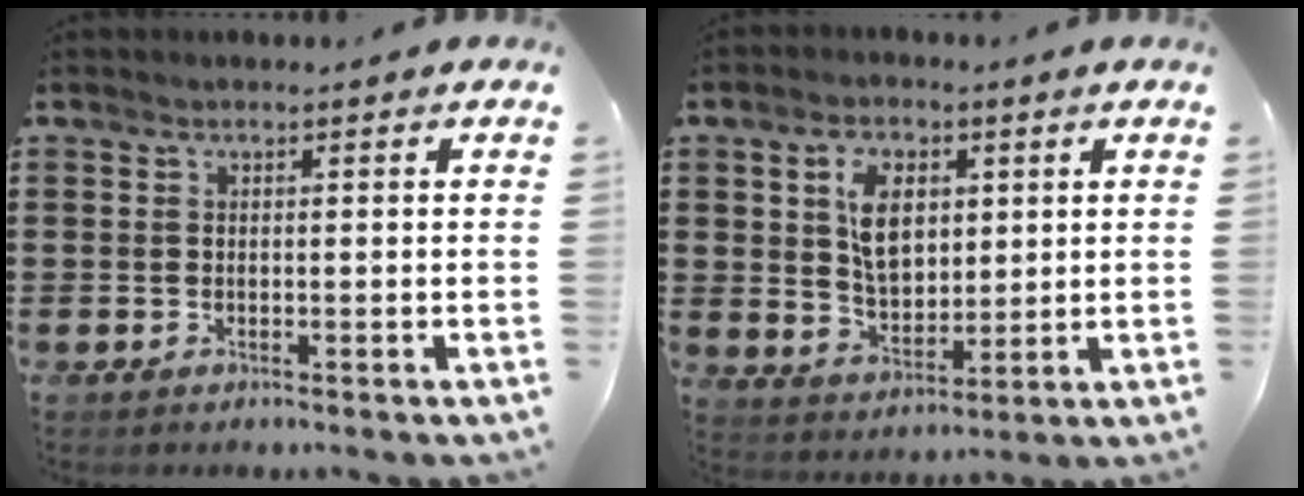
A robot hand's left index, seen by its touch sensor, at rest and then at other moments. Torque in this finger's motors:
{"motor_torque": [0.82, -0.05, 0.34, 0.14]}